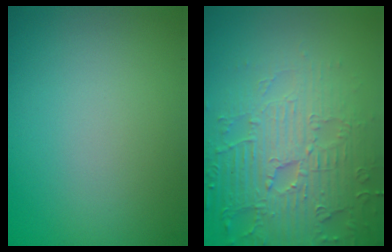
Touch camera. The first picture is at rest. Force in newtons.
{"total": 6.1, "press": 5.2, "slide": 3.1}